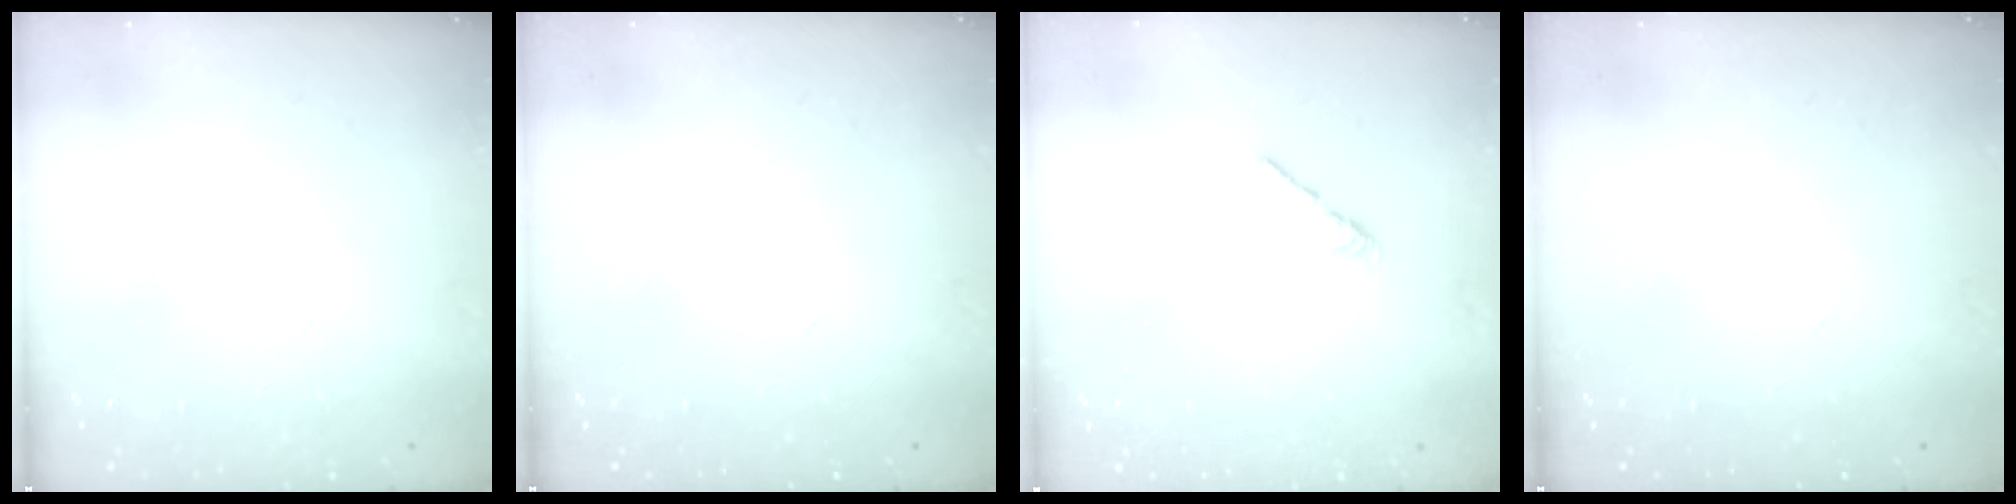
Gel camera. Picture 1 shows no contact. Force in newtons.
{"total": 0.0}
{"total": 2.1, "press": 2.0, "slide": 0.7}
{"total": 0.0}